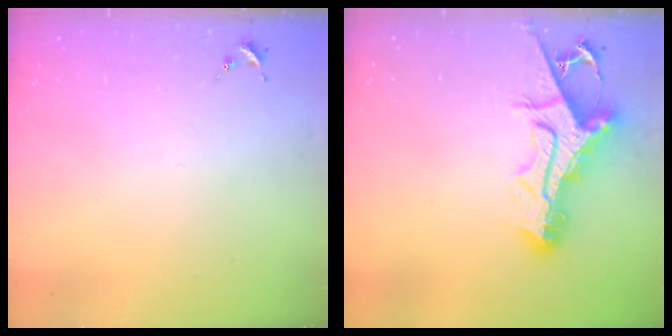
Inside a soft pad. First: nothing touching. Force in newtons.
{"total": 15.2, "press": 15.1, "slide": 0.7}